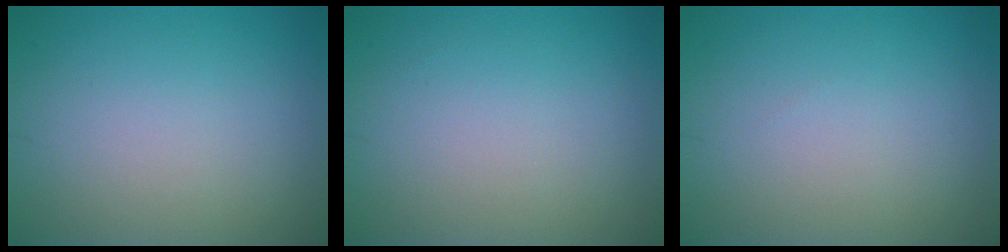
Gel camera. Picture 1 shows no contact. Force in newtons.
{"total": 0.0}
{"total": 0.0}